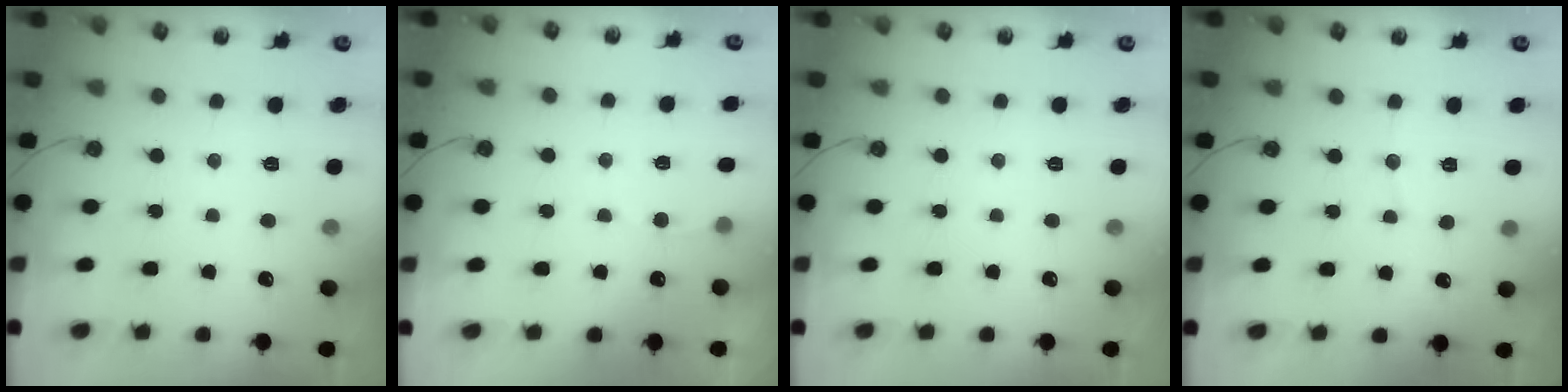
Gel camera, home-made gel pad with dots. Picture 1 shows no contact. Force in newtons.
{"total": 3.6, "press": 3.3, "slide": 1.5}
{"total": 0.0}
{"total": 4.6, "press": 4.6, "slide": 0.5}